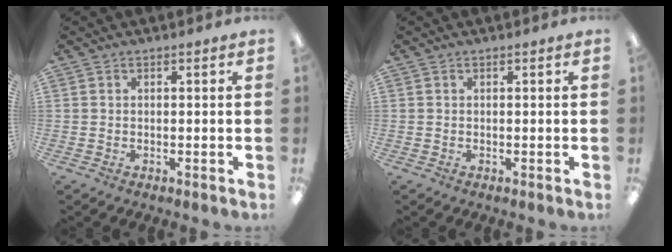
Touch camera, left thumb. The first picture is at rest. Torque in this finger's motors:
{"motor_torque": [0.01, 0.03, -0.06, -0.09, 0.00]}